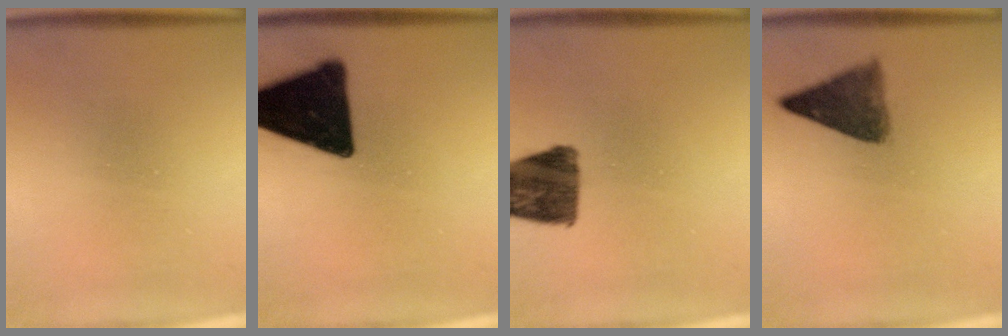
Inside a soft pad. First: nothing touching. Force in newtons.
{"total": 17.8}
{"total": 11.2}
{"total": 6.4}